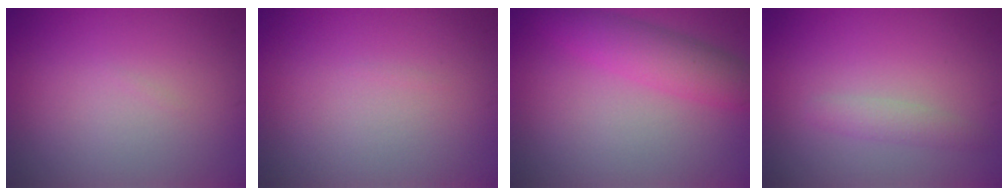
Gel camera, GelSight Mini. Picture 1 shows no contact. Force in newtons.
{"total": 0.0}
{"total": 4.0, "press": 4.0, "slide": 0.1}
{"total": 1.4, "press": 1.4, "slide": 0.1}